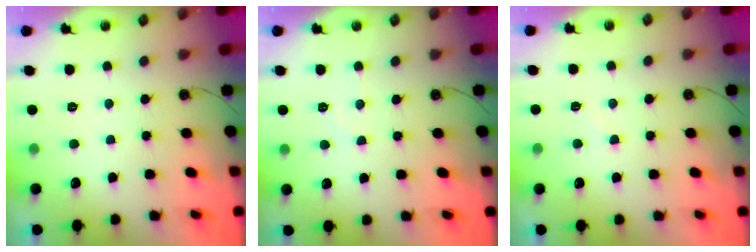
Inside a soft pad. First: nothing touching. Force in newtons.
{"total": 5.2, "press": 5.2, "slide": 0.7}
{"total": 4.1, "press": 4.1, "slide": 0.5}